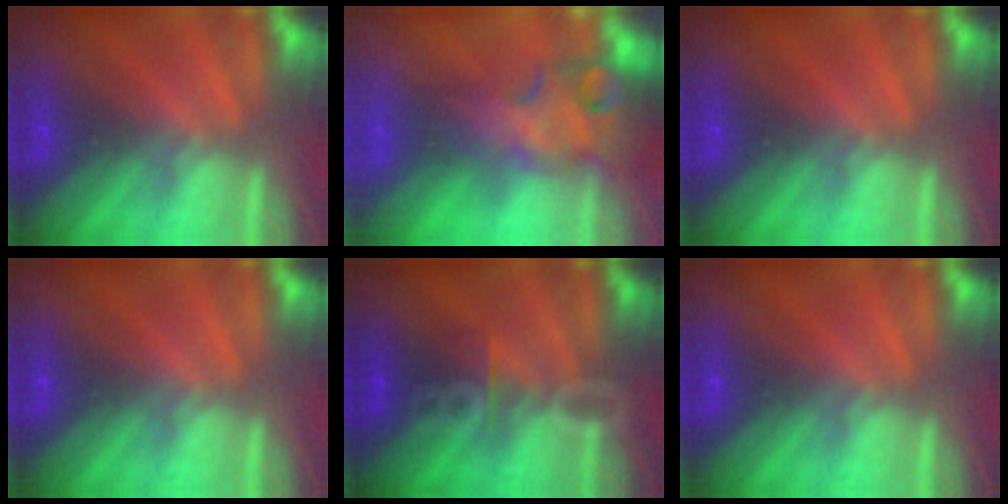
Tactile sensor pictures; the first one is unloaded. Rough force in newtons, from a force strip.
{"total": 7.5}
{"total": 0.0}
{"total": 0.0}
{"total": 3.0}
{"total": 0.0}